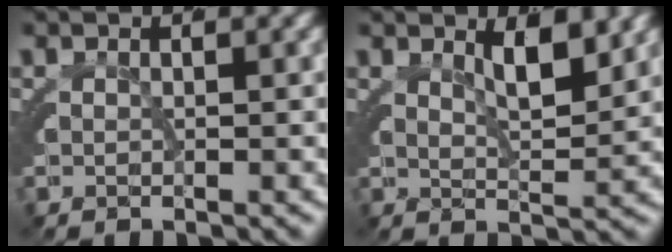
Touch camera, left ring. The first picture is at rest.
{"total": 2.4, "force": [1.6, 0.3, 1.7], "torque": [-0.024, -0.001, 0.027]}